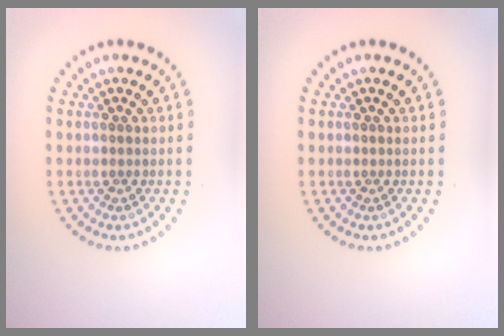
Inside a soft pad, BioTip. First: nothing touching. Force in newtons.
{"total": 0.0}